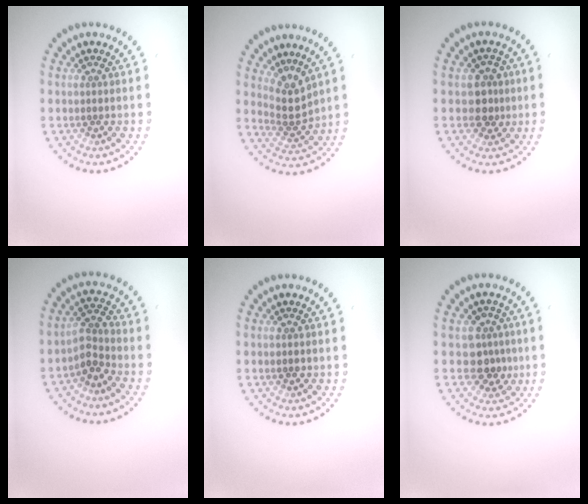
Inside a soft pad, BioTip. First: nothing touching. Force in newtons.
{"total": 2.7, "press": 1.9, "slide": 1.9}
{"total": 2.5, "press": 2.3, "slide": 1.0}
{"total": 2.6, "press": 2.0, "slide": 1.6}
{"total": 0.8, "press": 0.8, "slide": 0.0}
{"total": 2.9, "press": 2.6, "slide": 1.3}